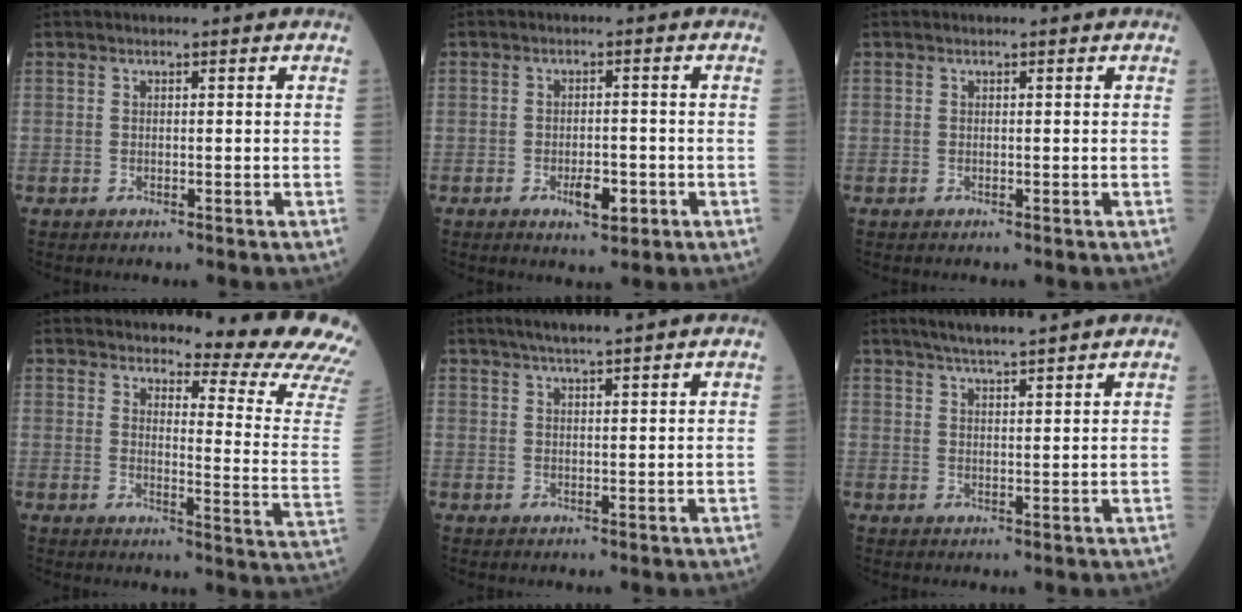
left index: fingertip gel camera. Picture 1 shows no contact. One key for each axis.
{"total": 4.0, "fx": -1.8, "fy": 1.7, "fz": 3.2, "tx": -0.052, "ty": 0.001, "tz": -0.022}
{"total": 0.0}
{"total": 14.6, "fx": 13.9, "fy": -0.5, "fz": 4.6, "tx": -0.058, "ty": -0.121, "tz": 0.145}
{"total": 4.9, "fx": 3.9, "fy": -0.4, "fz": 2.9, "tx": -0.049, "ty": 0.018, "tz": 0.069}
{"total": 6.8, "fx": 5.8, "fy": -0.2, "fz": 3.5, "tx": -0.060, "ty": 0.016, "tz": 0.095}